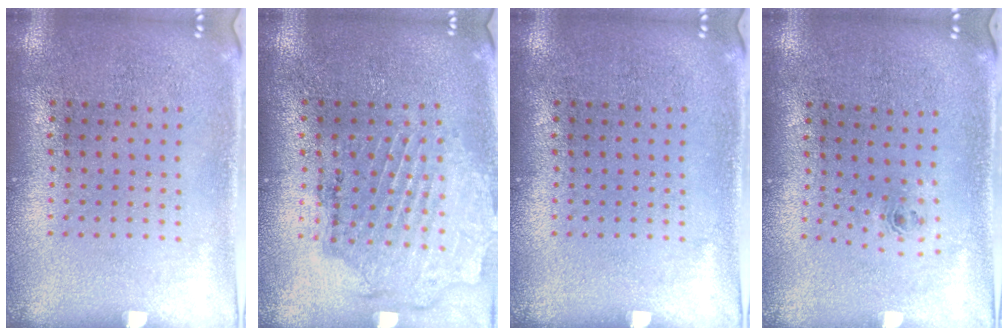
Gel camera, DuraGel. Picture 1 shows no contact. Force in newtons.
{"total": 1.6, "press": 1.5, "slide": 0.4}
{"total": 0.0}
{"total": 0.8, "press": 0.3, "slide": 0.7}